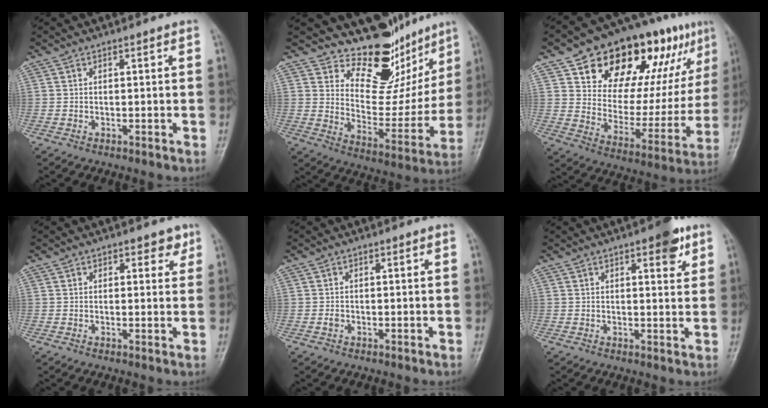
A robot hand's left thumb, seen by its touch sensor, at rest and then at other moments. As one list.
[{"total": 16.0, "force": [13.0, 7.8, 5.3], "torque": [-0.012, -0.101, 0.191]}, {"total": 27.0, "force": [14.4, 13.7, 18.3], "torque": [-0.216, -0.018, 0.230]}, {"total": 2.9, "force": [1.8, 1.9, 1.3], "torque": [0.008, -0.008, 0.021]}, {"total": 0.8, "force": [-0.1, 0.7, 0.4], "torque": [-0.004, 0.001, -0.002]}, {"total": 5.4, "force": [3.0, 2.1, 4.0], "torque": [-0.037, -0.012, 0.033]}]